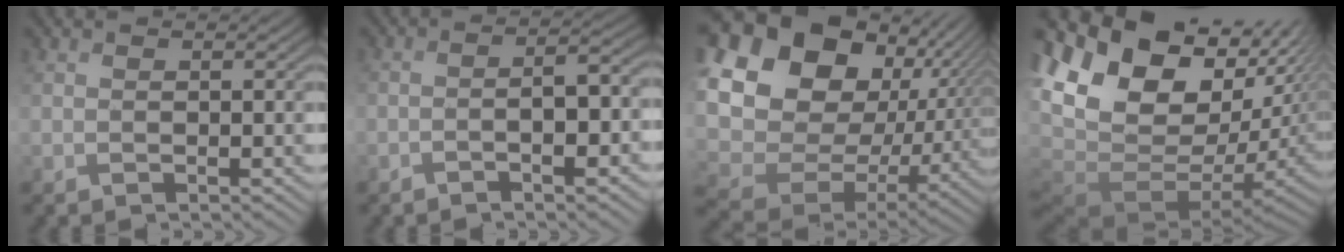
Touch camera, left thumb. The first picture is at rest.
{"total": 4.9, "force": [-2.4, 1.5, 4.0], "torque": [-0.059, 0.002, -0.040]}
{"total": 21.7, "force": [4.1, 17.1, 12.7], "torque": [-0.333, -0.003, 0.100]}
{"total": 15.8, "force": [1.6, 11.2, 11.0], "torque": [-0.225, -0.028, 0.075]}